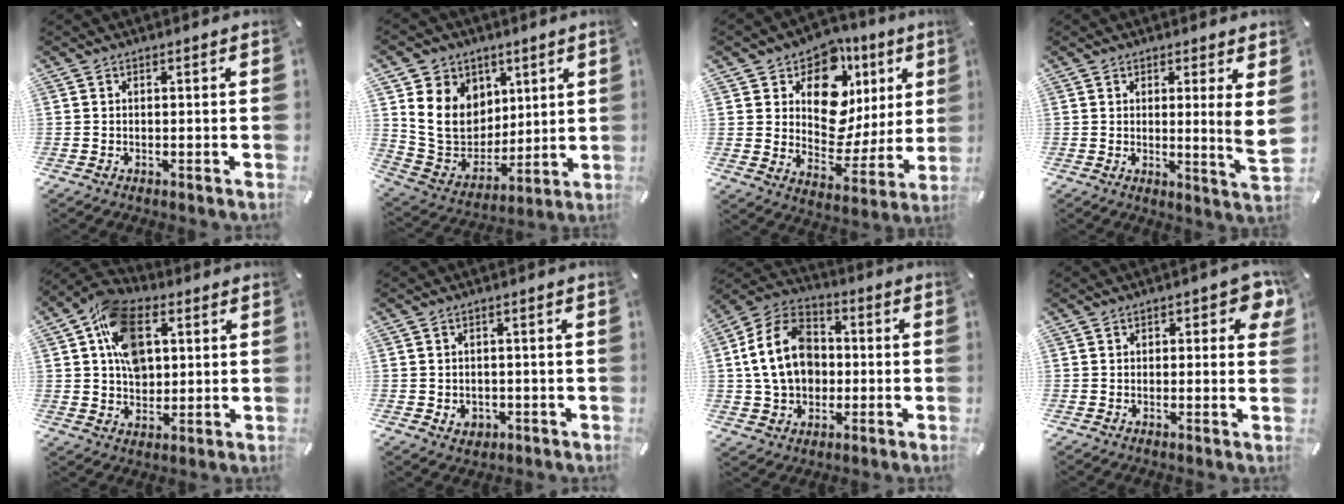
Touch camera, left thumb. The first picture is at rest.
{"total": 14.7, "force": [3.9, 13.0, 5.6], "torque": [-0.118, -0.023, 0.086]}
{"total": 14.4, "force": [6.9, 10.1, 7.5], "torque": [-0.106, -0.064, 0.123]}
{"total": 6.0, "force": [1.5, 0.1, 5.8], "torque": [-0.076, -0.031, 0.019]}
{"total": 13.9, "force": [3.7, 10.3, 8.6], "torque": [-0.148, 0.005, 0.069]}
{"total": 2.9, "force": [-0.4, 2.6, 1.2], "torque": [-0.015, 0.000, -0.010]}
{"total": 15.9, "force": [0.0, 13.0, 9.1], "torque": [-0.198, 0.015, -0.002]}
{"total": 4.5, "force": [1.6, 2.6, 3.4], "torque": [-0.036, 0.000, 0.022]}